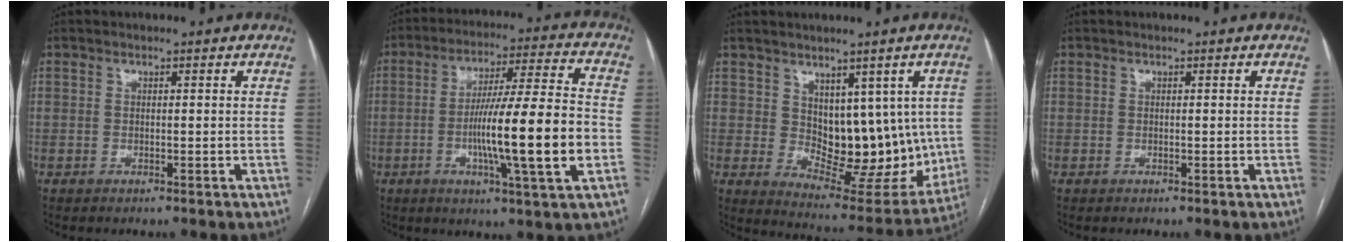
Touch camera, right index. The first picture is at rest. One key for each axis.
{"total": 17.2, "fx": -3.5, "fy": 0.0, "fz": 16.8, "tx": -0.280, "ty": -0.002, "tz": -0.061}
{"total": 13.0, "fx": 1.6, "fy": 7.6, "fz": 10.4, "tx": -0.115, "ty": 0.002, "tz": 0.047}
{"total": 0.0}